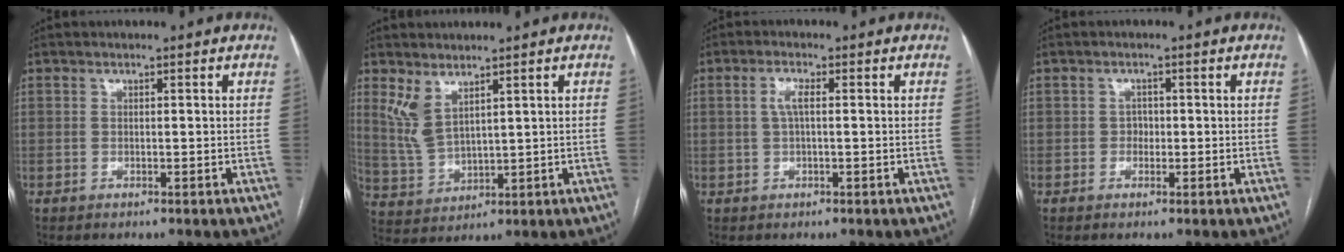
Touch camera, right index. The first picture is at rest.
{"total": 5.5, "force": [3.6, 1.9, 3.8], "torque": [-0.091, -0.004, 0.087]}
{"total": 2.5, "force": [0.3, 0.6, 2.4], "torque": [-0.051, 0.005, 0.008]}
{"total": 1.3, "force": [-0.3, 1.1, 0.6], "torque": [-0.005, 0.006, -0.005]}